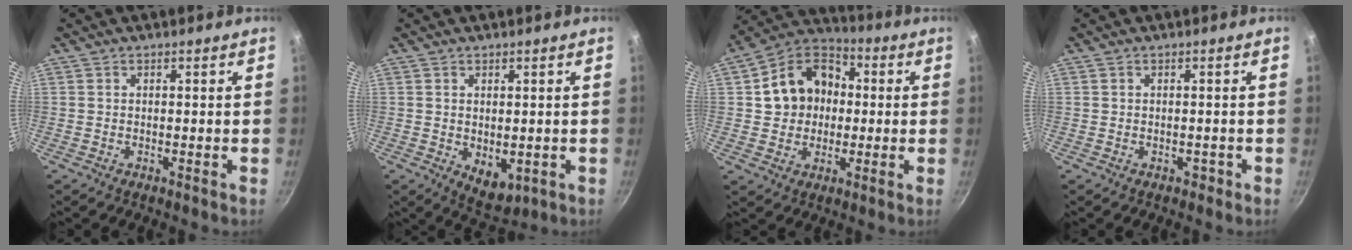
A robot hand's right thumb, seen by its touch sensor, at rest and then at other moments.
{"total": 5.5, "force": [-0.4, 3.5, 4.2], "torque": [-0.046, -0.014, 0.007]}
{"total": 14.2, "force": [1.2, 11.7, 7.9], "torque": [-0.101, 0.030, 0.008]}
{"total": 0.8, "force": [-0.4, 0.6, 0.2], "torque": [0.008, 0.010, 0.001]}